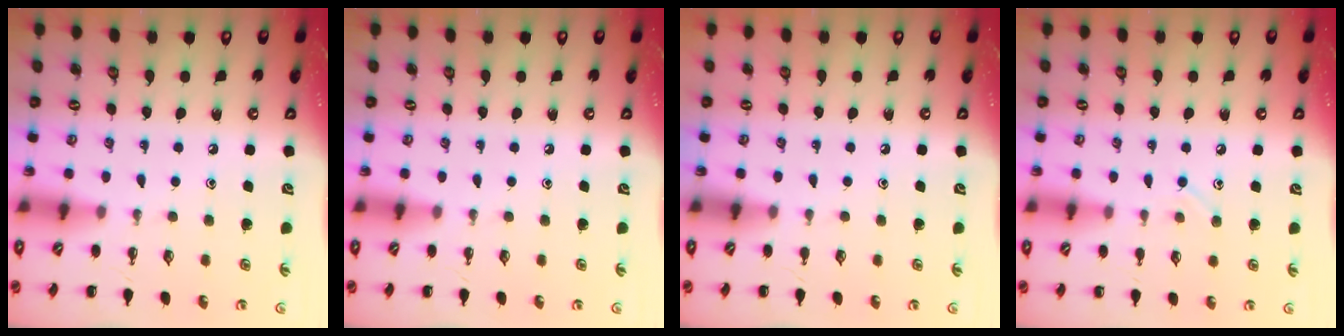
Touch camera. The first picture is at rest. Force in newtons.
{"total": 0.0}
{"total": 0.0}
{"total": 6.7, "press": 6.4, "slide": 2.1}